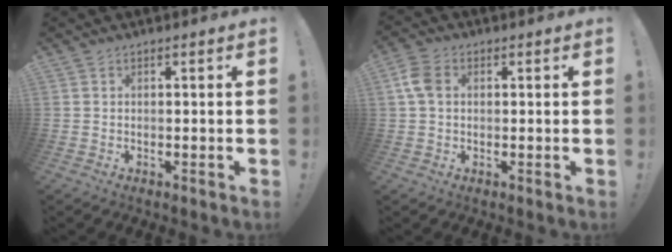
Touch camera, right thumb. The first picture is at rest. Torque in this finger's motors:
{"motor_torque": [-0.21, 0.25, 0.00, 0.00, 0.00]}